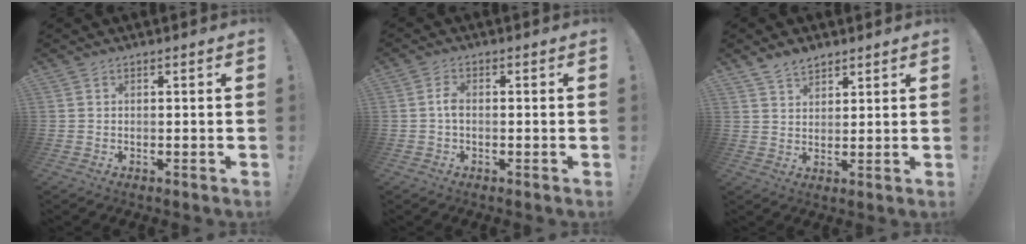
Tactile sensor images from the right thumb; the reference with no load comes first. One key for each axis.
{"total": 3.0, "fx": -0.6, "fy": 1.5, "fz": 2.5, "tx": -0.052, "ty": 0.012, "tz": -0.009}
{"total": 5.1, "fx": 4.1, "fy": 2.6, "fz": 1.7, "tx": -0.037, "ty": -0.019, "tz": 0.078}